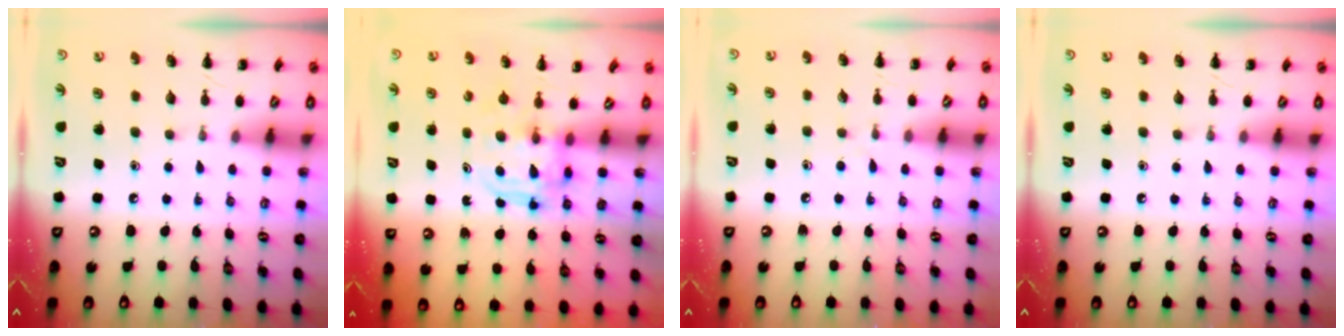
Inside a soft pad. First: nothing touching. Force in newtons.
{"total": 3.8, "press": 3.8, "slide": 0.2}
{"total": 2.8, "press": 2.4, "slide": 1.4}
{"total": 0.0}